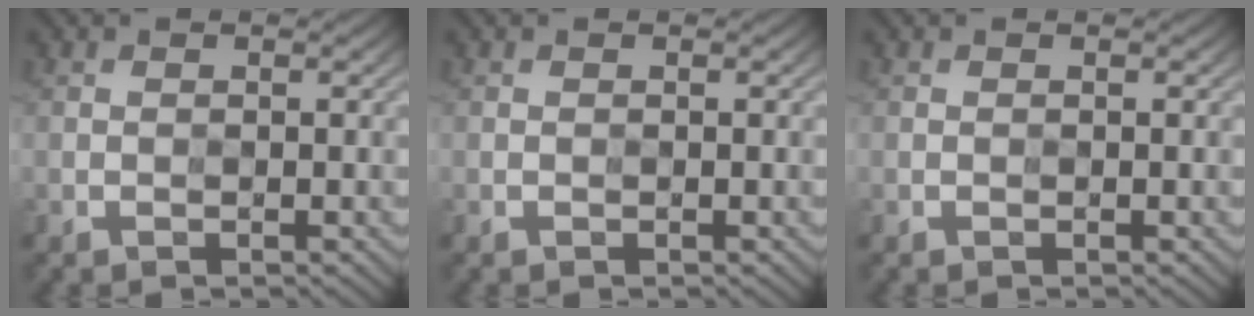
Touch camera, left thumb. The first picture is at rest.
{"total": 0.0}
{"total": 0.0}